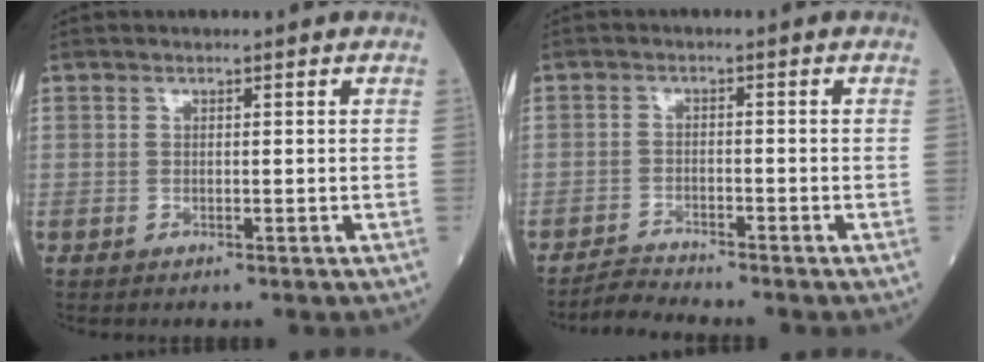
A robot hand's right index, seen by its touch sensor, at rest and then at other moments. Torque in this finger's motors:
{"motor_torque": [0.01, -0.01, 0.04, 0.01]}